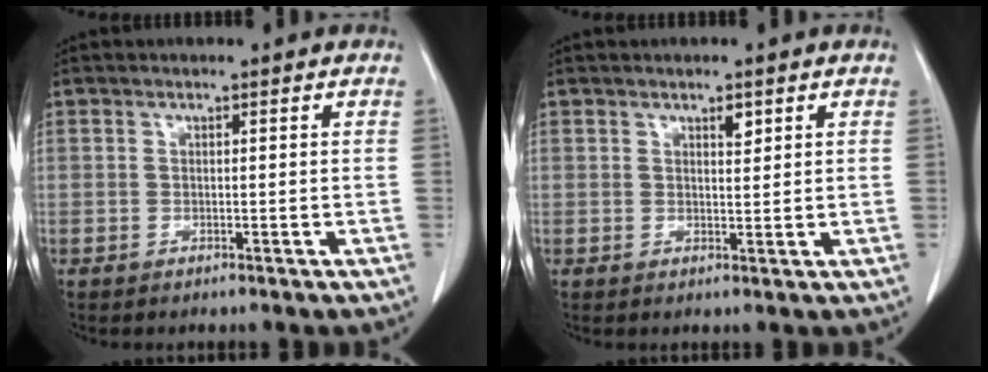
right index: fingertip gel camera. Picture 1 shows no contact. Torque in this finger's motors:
{"motor_torque": [0.02, 0.00, 0.00, 0.00]}